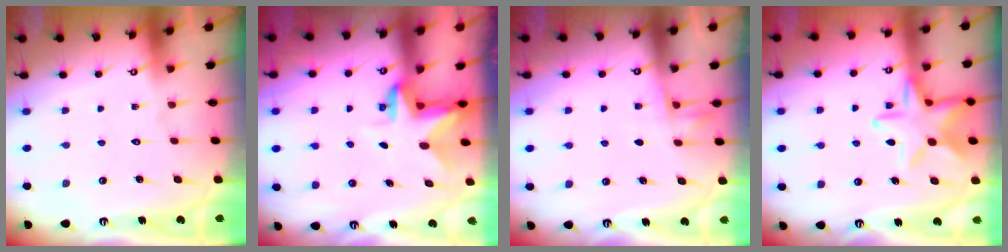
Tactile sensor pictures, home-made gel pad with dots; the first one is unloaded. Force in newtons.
{"total": 3.1, "press": 3.1, "slide": 0.4}
{"total": 5.7, "press": 5.5, "slide": 1.3}
{"total": 14.1, "press": 14.0, "slide": 1.0}